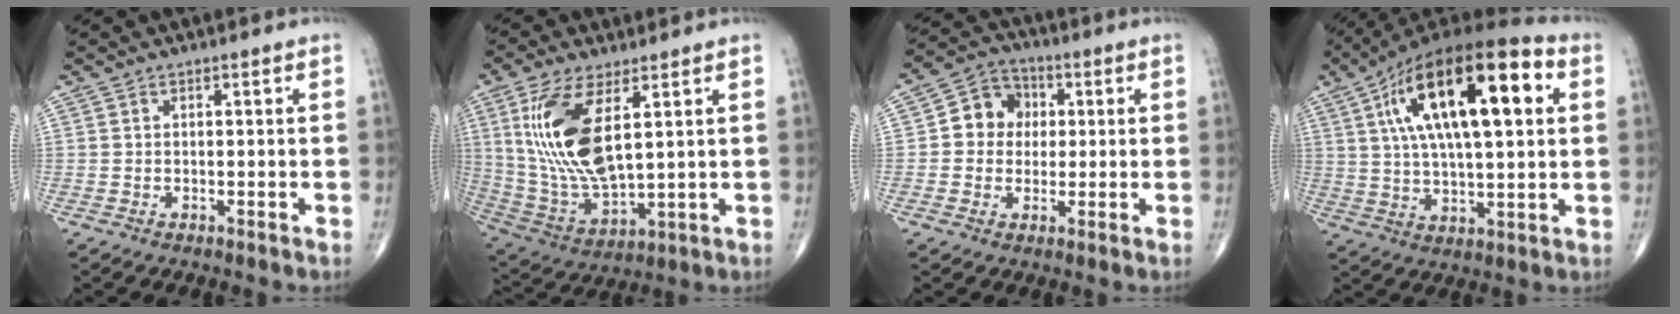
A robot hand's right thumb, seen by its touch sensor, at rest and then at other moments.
{"total": 17.0, "force": [5.0, 7.1, 14.6], "torque": [-0.302, -0.026, 0.111]}
{"total": 8.2, "force": [0.9, 7.3, 3.8], "torque": [-0.029, 0.014, 0.003]}
{"total": 25.1, "force": [7.4, 9.5, 22.0], "torque": [-0.374, 0.017, 0.114]}